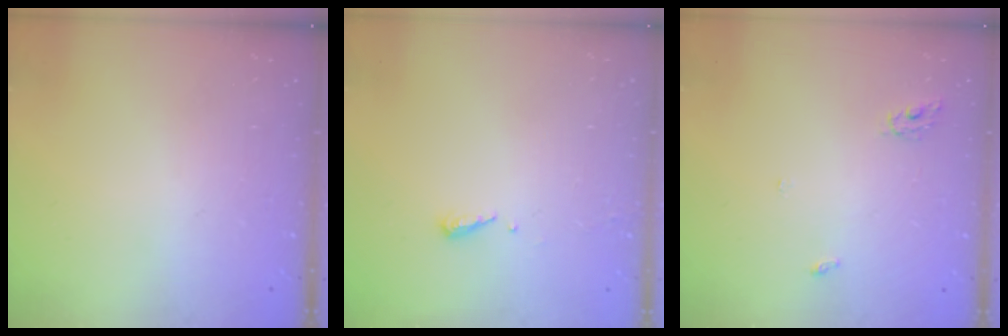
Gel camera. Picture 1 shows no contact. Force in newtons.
{"total": 5.3, "press": 5.3, "slide": 0.5}
{"total": 3.3, "press": 3.3, "slide": 0.2}